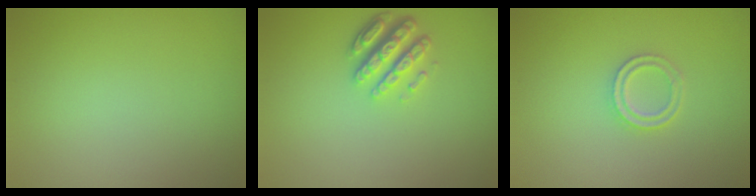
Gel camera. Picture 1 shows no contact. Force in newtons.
{"total": 3.8, "press": 3.0, "slide": 2.2}
{"total": 2.0, "press": 1.9, "slide": 0.4}